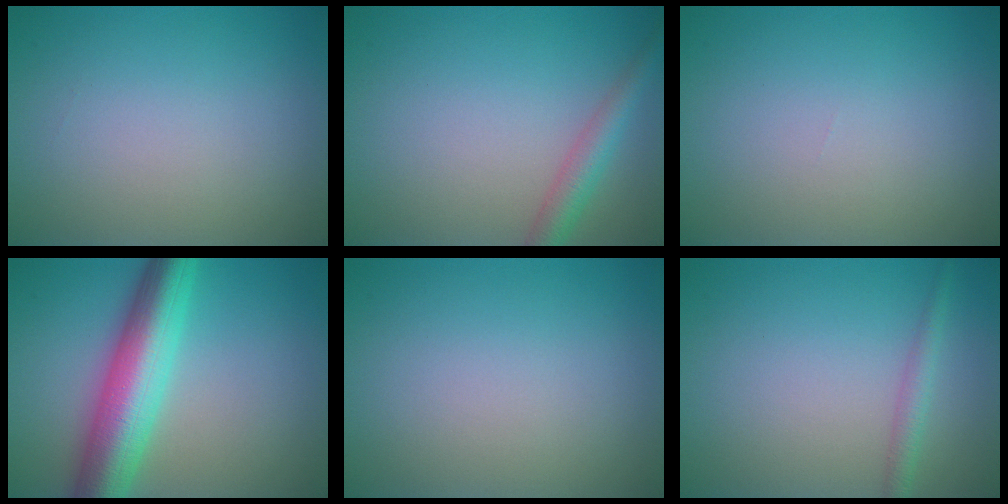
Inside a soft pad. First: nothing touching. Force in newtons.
{"total": 2.8, "press": 2.8, "slide": 0.1}
{"total": 0.0}
{"total": 8.7, "press": 8.7, "slide": 0.1}
{"total": 0.0}
{"total": 1.7, "press": 1.7, "slide": 0.1}